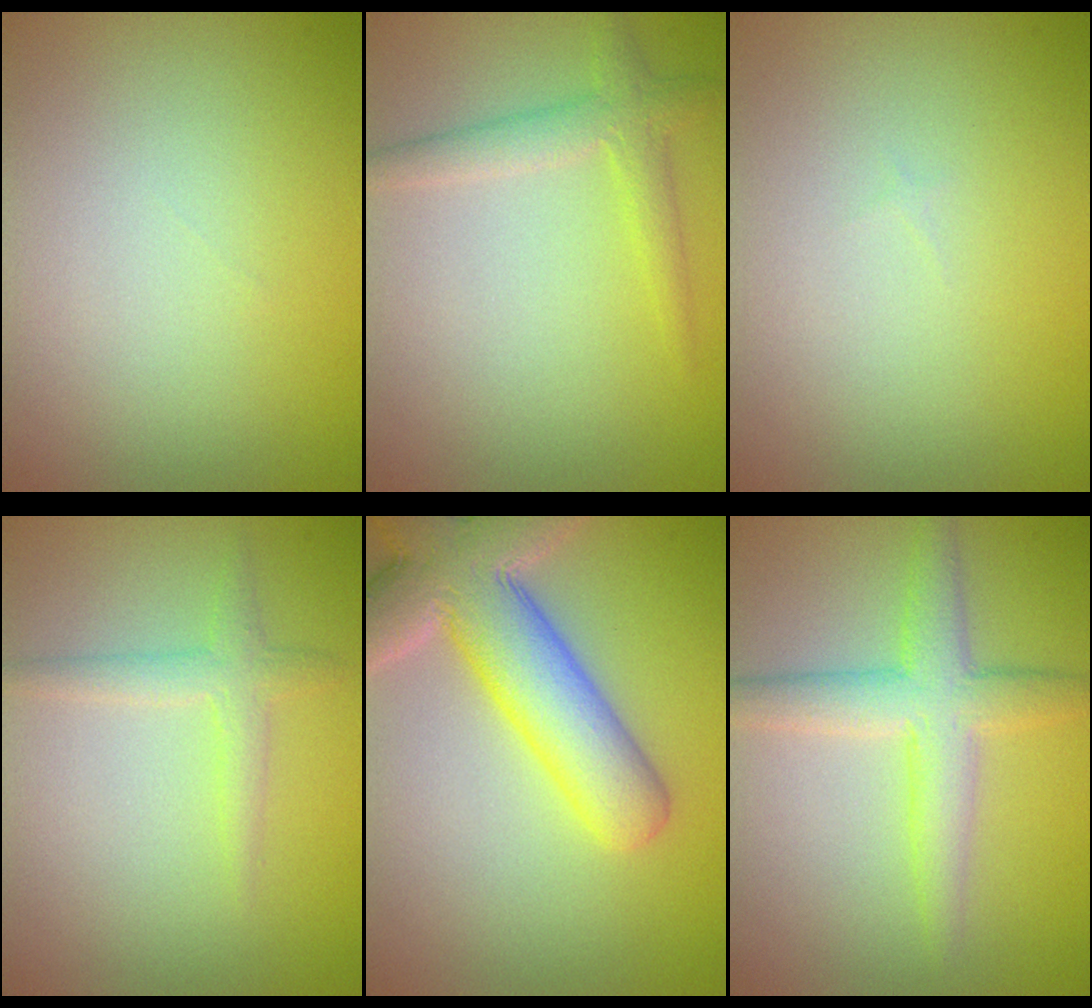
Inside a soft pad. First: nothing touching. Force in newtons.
{"total": 2.3, "press": 2.3, "slide": 0.0}
{"total": 0.0}
{"total": 1.9, "press": 1.9, "slide": 0.1}
{"total": 9.2, "press": 9.2, "slide": 0.9}
{"total": 4.4, "press": 4.4, "slide": 0.1}